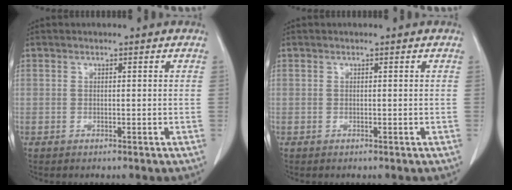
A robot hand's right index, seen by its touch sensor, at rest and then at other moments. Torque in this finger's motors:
{"motor_torque": [0.00, 0.00, 0.00, 0.00]}